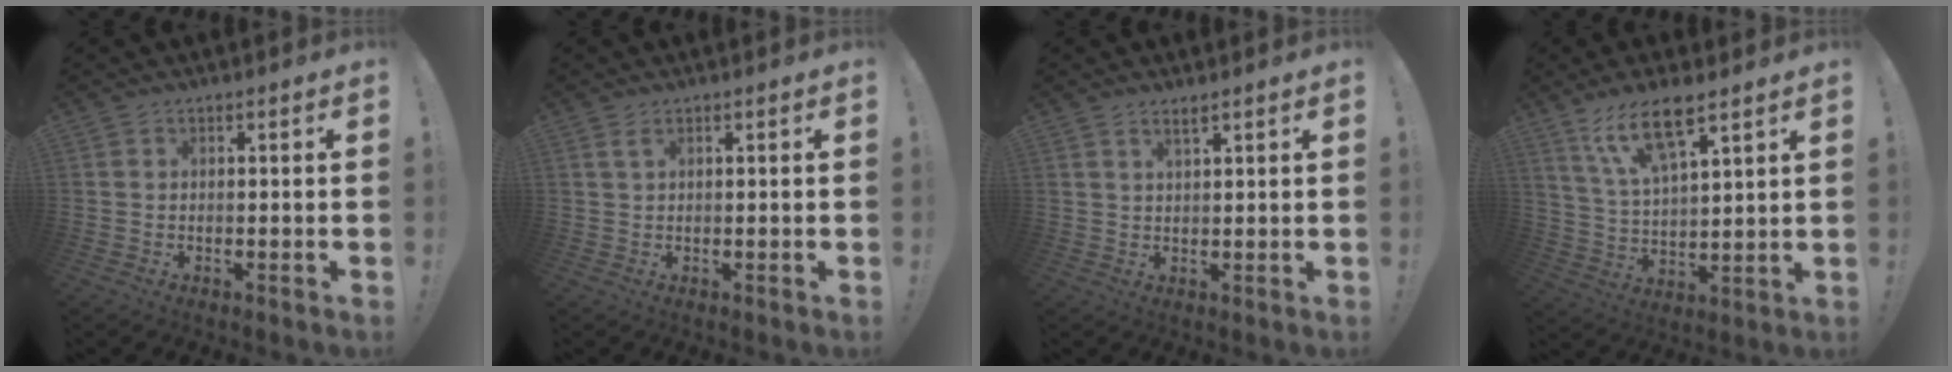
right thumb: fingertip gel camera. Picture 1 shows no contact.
{"total": 1.9, "force": [0.9, 0.6, 1.6], "torque": [-0.029, 0.001, 0.016]}
{"total": 2.6, "force": [2.0, 0.5, 1.7], "torque": [-0.029, -0.008, 0.034]}
{"total": 13.7, "force": [9.0, 4.3, 9.5], "torque": [-0.178, -0.033, 0.156]}